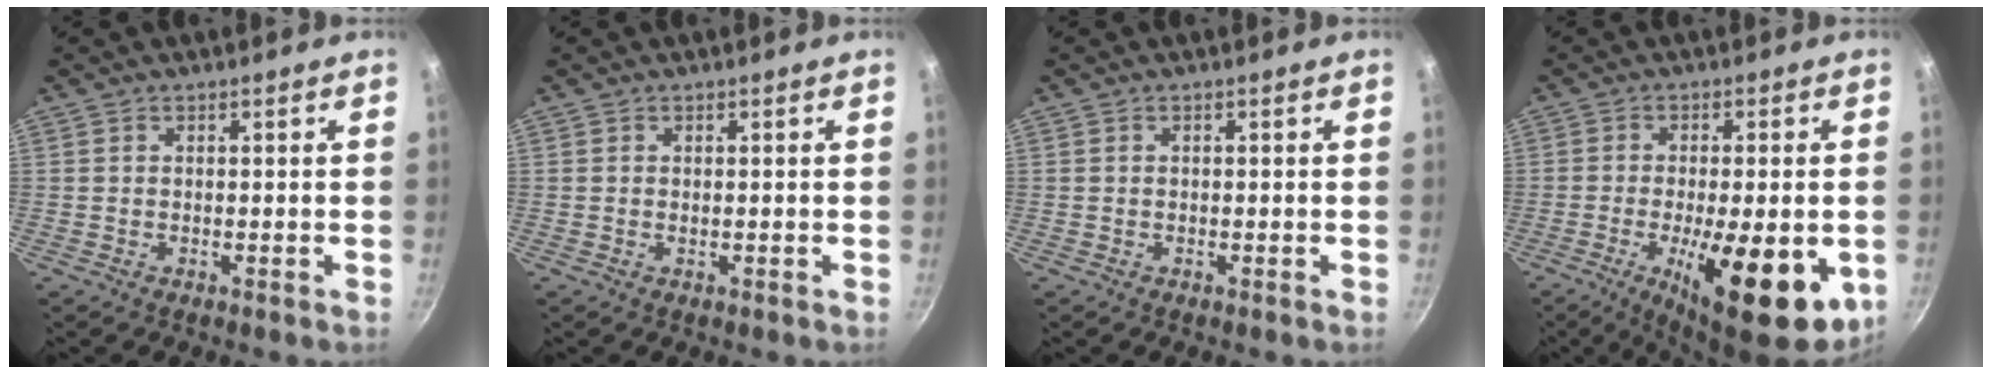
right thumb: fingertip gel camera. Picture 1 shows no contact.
{"total": 0.0}
{"total": 0.0}
{"total": 19.5, "force": [-5.7, 6.7, 17.4], "torque": [-0.219, -0.020, -0.062]}